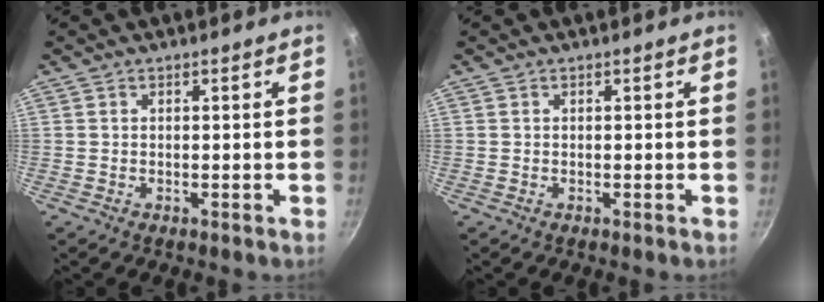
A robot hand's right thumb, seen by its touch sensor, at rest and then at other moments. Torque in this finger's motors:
{"motor_torque": [-0.67, -0.16, 0.00, 0.00, 0.02]}